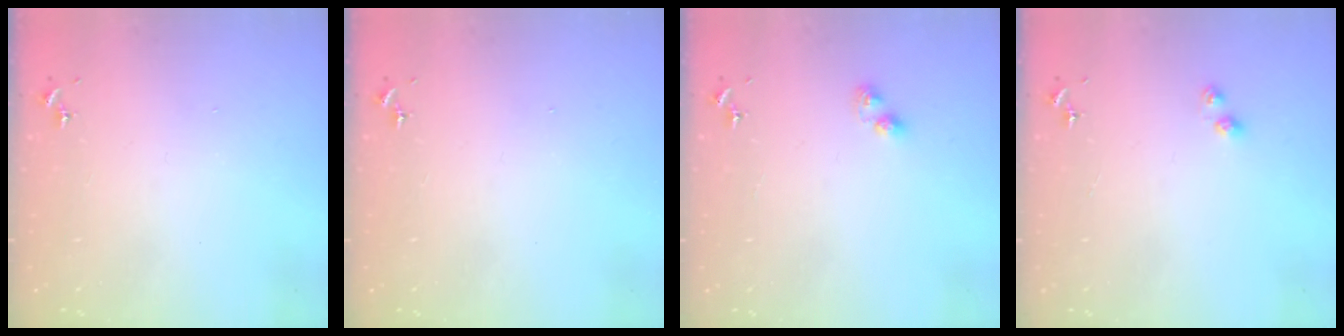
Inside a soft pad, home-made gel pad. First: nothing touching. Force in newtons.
{"total": 0.0}
{"total": 2.8, "press": 2.8, "slide": 0.5}
{"total": 3.4, "press": 3.4, "slide": 0.6}